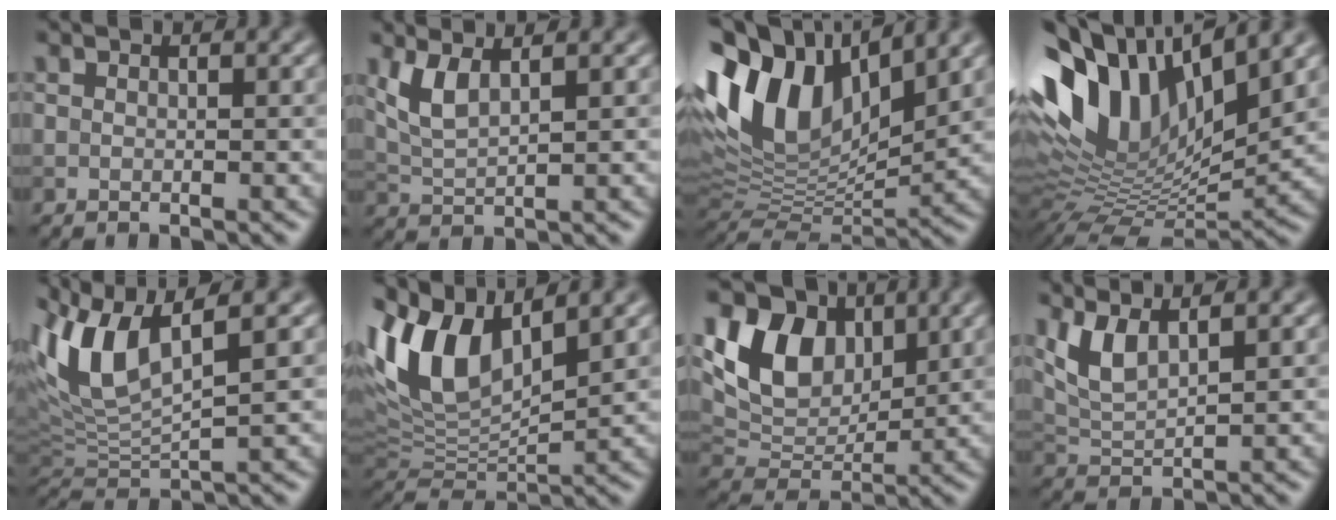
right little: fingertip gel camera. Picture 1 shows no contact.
{"total": 3.1, "force": [1.6, 1.0, 2.4], "torque": [-0.060, -0.003, 0.037]}
{"total": 13.0, "force": [6.2, 6.6, 9.3], "torque": [-0.190, 0.029, 0.111]}
{"total": 12.9, "force": [5.0, 6.6, 9.9], "torque": [-0.179, 0.022, 0.084]}
{"total": 7.5, "force": [3.2, 2.3, 6.4], "torque": [-0.140, 0.014, 0.061]}
{"total": 9.2, "force": [4.5, 4.0, 7.0], "torque": [-0.146, 0.012, 0.081]}
{"total": 7.8, "force": [3.4, 5.3, 4.7], "torque": [-0.085, -0.003, 0.059]}
{"total": 3.3, "force": [2.0, 1.1, 2.5], "torque": [-0.063, -0.003, 0.045]}